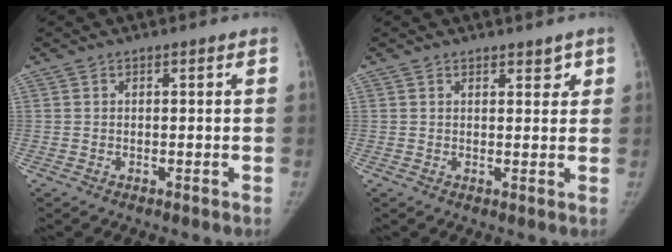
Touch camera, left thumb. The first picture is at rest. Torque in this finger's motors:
{"motor_torque": [-0.07, 0.00, -0.06, 0.22, -0.01]}